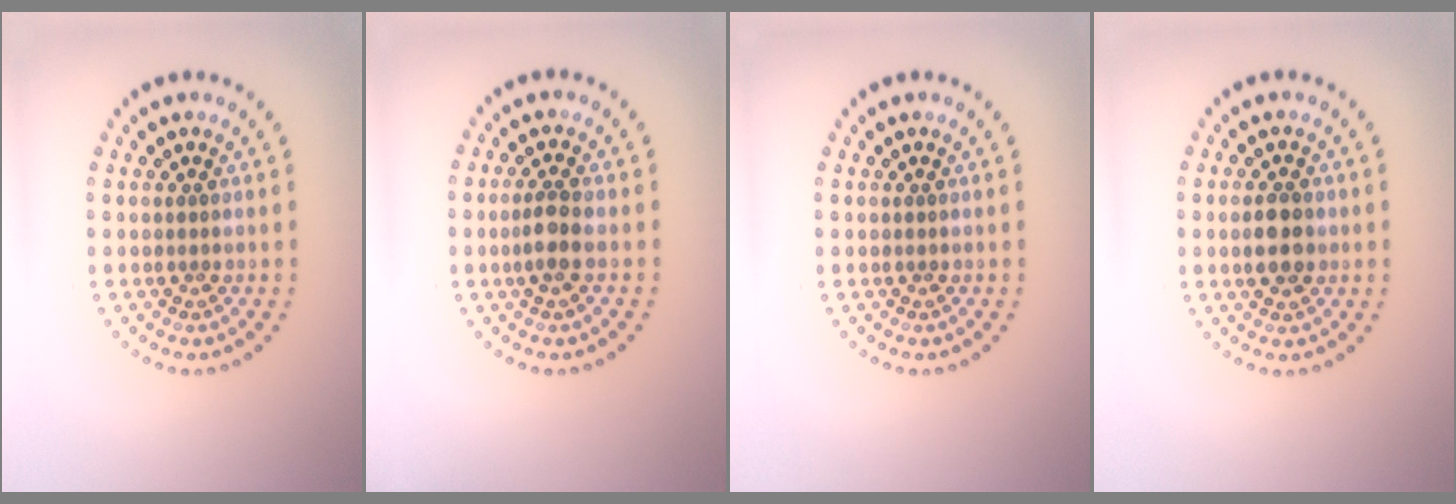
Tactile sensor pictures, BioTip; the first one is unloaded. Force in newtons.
{"total": 2.1, "press": 1.9, "slide": 0.8}
{"total": 0.0}
{"total": 3.3, "press": 3.3, "slide": 0.1}